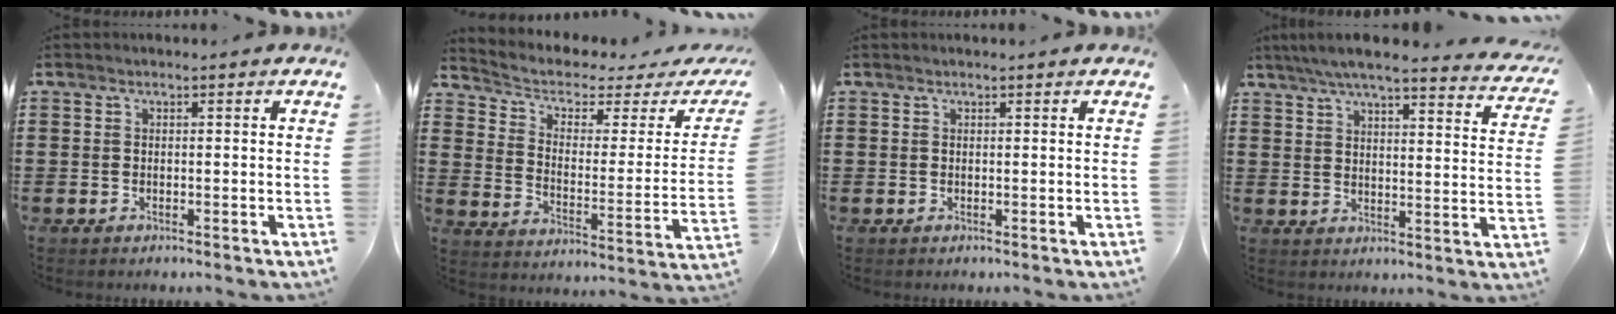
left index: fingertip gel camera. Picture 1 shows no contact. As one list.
[{"total": 3.2, "force": [1.8, 1.6, 2.1], "torque": [-0.056, -0.016, 0.023]}, {"total": 0.0}, {"total": 5.9, "force": [5.0, 0.1, 3.1], "torque": [-0.079, -0.026, 0.084]}]